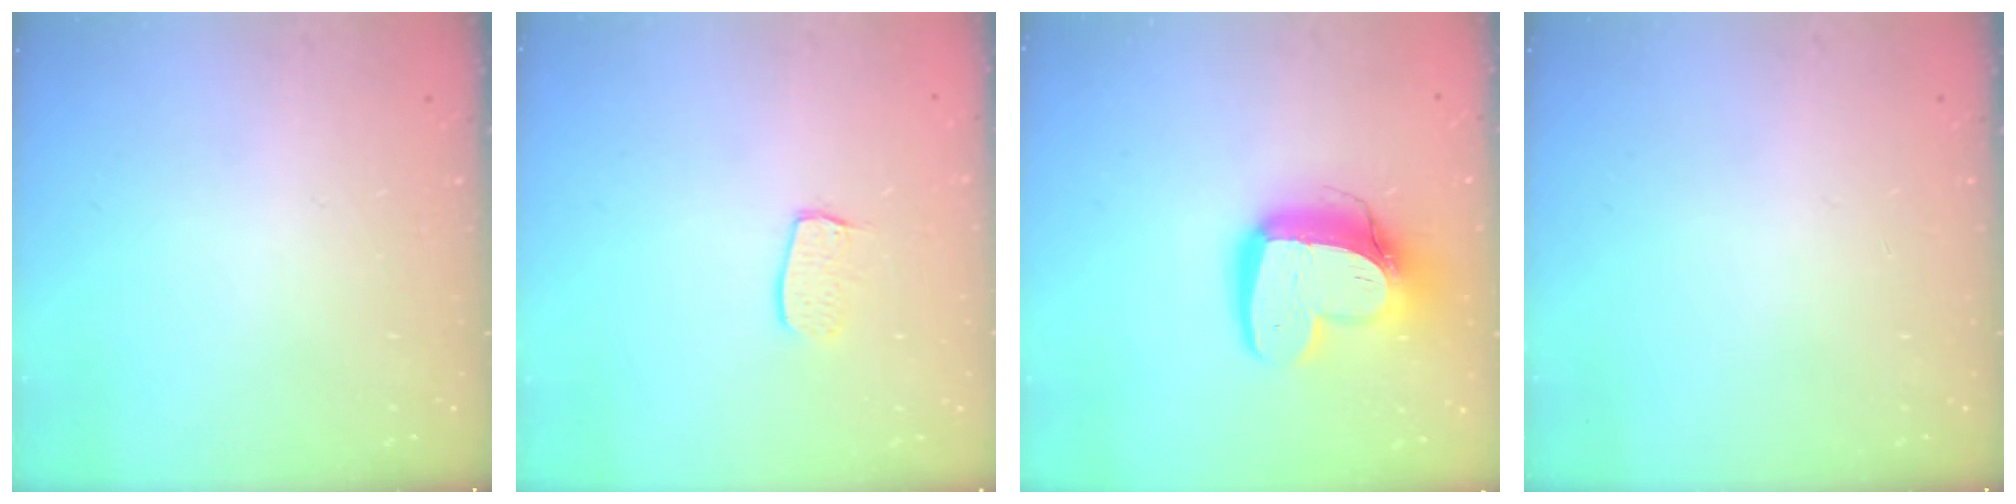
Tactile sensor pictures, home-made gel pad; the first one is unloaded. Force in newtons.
{"total": 6.4, "press": 6.4, "slide": 0.1}
{"total": 15.5, "press": 15.4, "slide": 1.8}
{"total": 0.0}